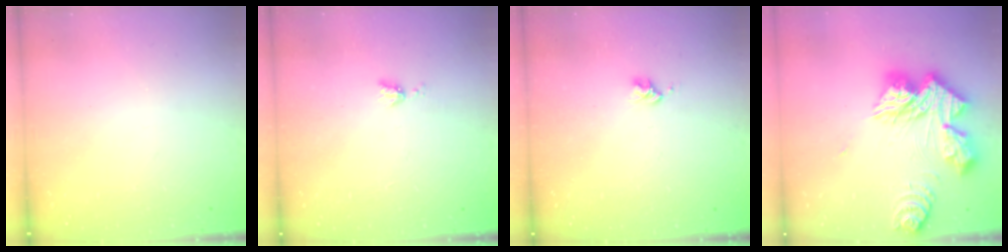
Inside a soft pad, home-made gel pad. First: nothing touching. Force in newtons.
{"total": 4.0, "press": 4.0, "slide": 0.5}
{"total": 2.8, "press": 2.8, "slide": 0.3}
{"total": 19.9, "press": 19.8, "slide": 1.7}